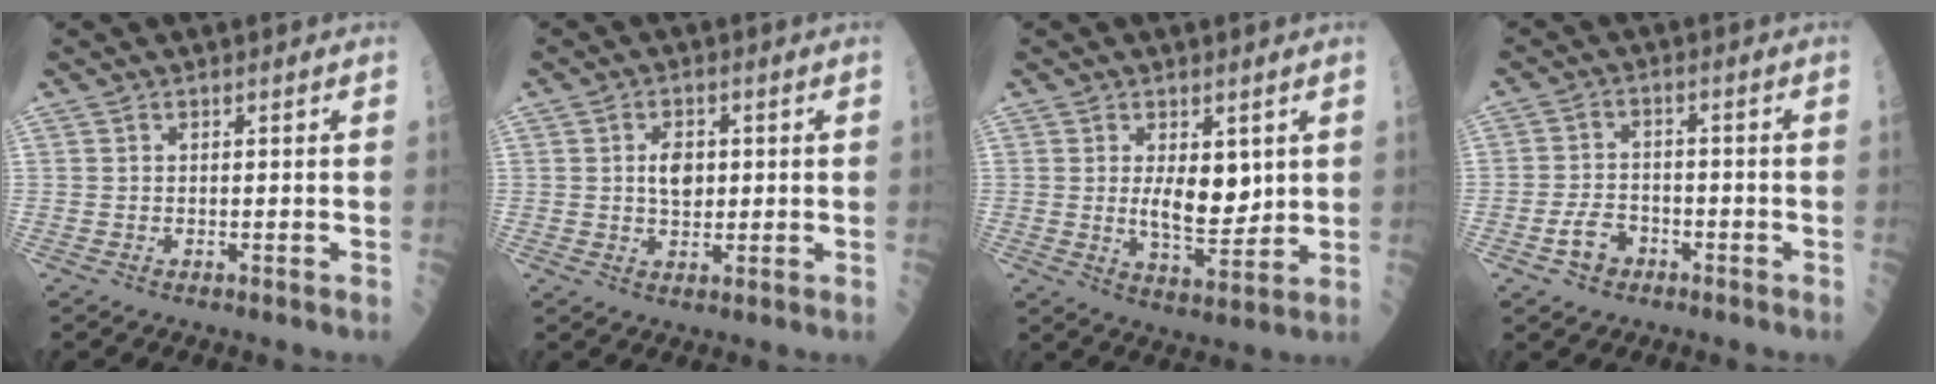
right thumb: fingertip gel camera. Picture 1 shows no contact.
{"total": 4.7, "force": [0.6, 3.0, 3.5], "torque": [-0.042, -0.001, 0.009]}
{"total": 7.5, "force": [1.5, 3.6, 6.4], "torque": [-0.082, -0.021, 0.035]}
{"total": 4.8, "force": [-2.5, 3.4, 2.3], "torque": [-0.027, 0.026, -0.042]}